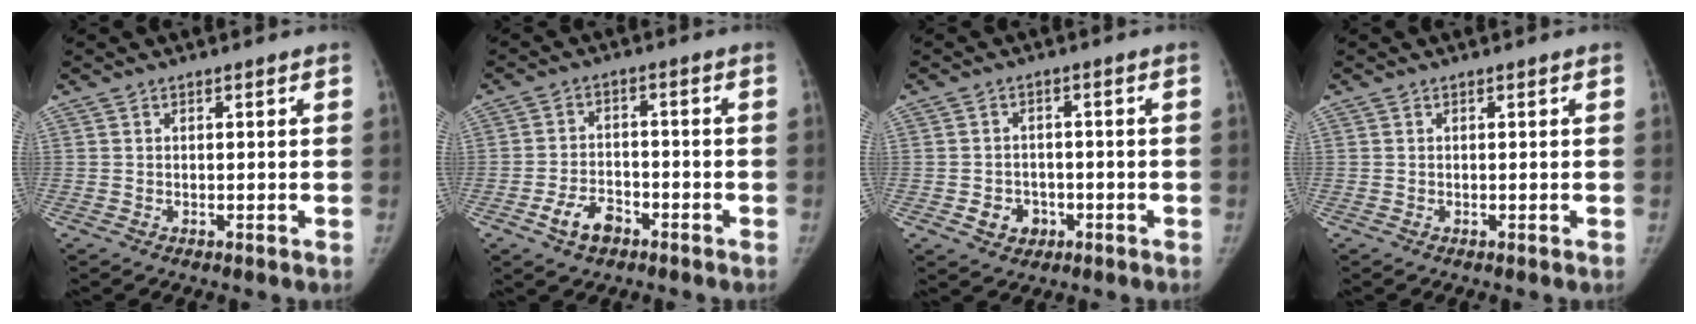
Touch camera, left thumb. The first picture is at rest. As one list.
[{"total": 6.2, "force": [-3.6, 3.9, 3.3], "torque": [-0.050, 0.026, -0.060]}, {"total": 4.7, "force": [-1.8, 4.0, 1.8], "torque": [-0.006, 0.013, -0.022]}, {"total": 0.0}]